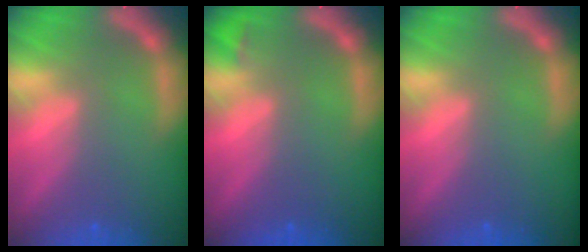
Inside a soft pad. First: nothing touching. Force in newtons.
{"total": 0.9}
{"total": 0.0}